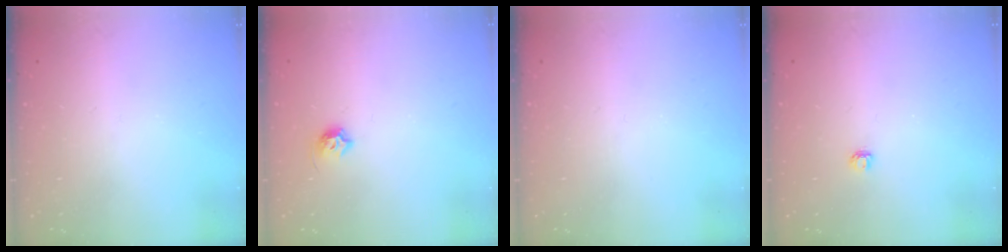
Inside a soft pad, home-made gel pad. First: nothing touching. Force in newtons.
{"total": 6.1, "press": 6.0, "slide": 1.1}
{"total": 0.0}
{"total": 3.2, "press": 3.2, "slide": 0.4}